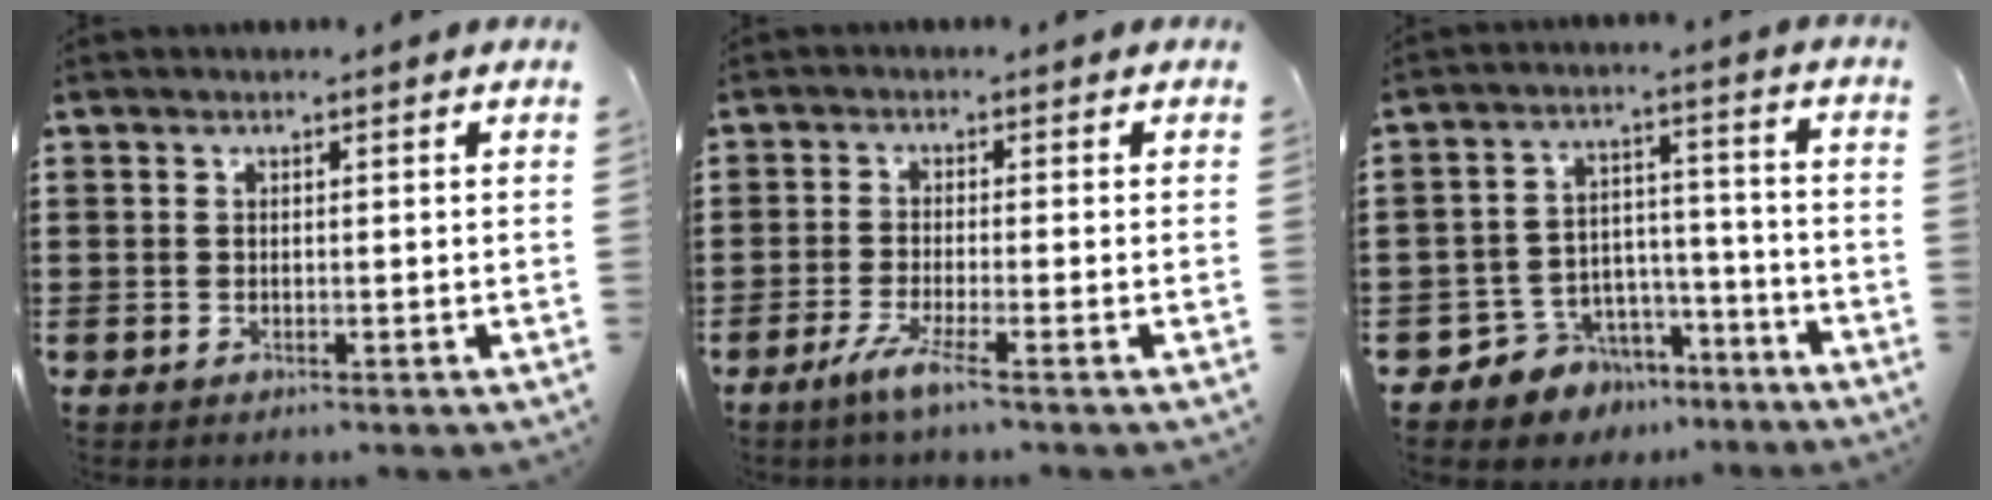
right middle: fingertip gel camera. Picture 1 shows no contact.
{"total": 4.0, "force": [-2.5, -0.2, 3.1], "torque": [-0.073, -0.016, -0.046]}
{"total": 6.0, "force": [-4.9, 3.4, -0.6], "torque": [-0.012, 0.012, -0.098]}